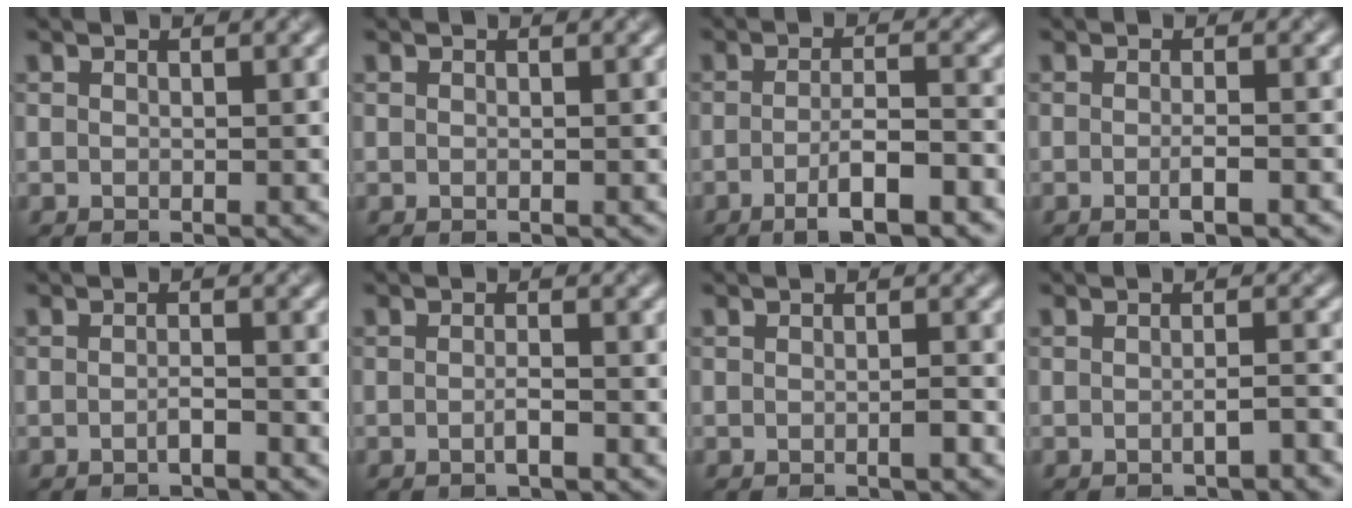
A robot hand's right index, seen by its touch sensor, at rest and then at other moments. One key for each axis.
{"total": 0.0}
{"total": 5.3, "fx": -2.5, "fy": 1.1, "fz": 4.6, "tx": -0.076, "ty": 0.002, "tz": -0.042}
{"total": 2.0, "fx": -0.6, "fy": 0.4, "fz": 1.8, "tx": -0.026, "ty": -0.002, "tz": -0.013}
{"total": 1.2, "fx": -0.7, "fy": 0.2, "fz": 1.0, "tx": -0.018, "ty": 0.001, "tz": -0.012}
{"total": 1.4, "fx": -0.5, "fy": 0.3, "fz": 1.3, "tx": -0.021, "ty": 0.000, "tz": -0.011}
{"total": 0.9, "fx": -0.4, "fy": 0.0, "fz": 0.8, "tx": -0.013, "ty": 0.002, "tz": -0.006}
{"total": 1.8, "fx": -0.8, "fy": 0.4, "fz": 1.6, "tx": -0.021, "ty": 0.004, "tz": -0.013}